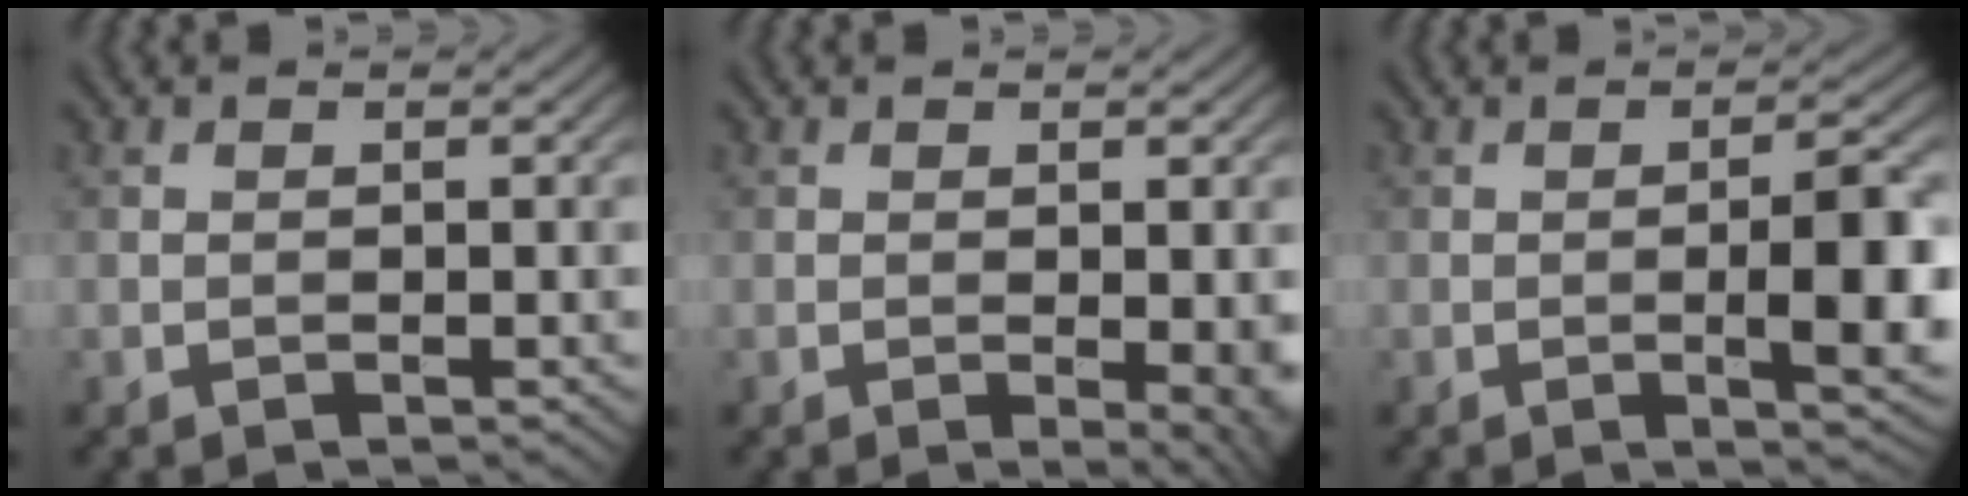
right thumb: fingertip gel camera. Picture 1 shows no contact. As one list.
[{"total": 2.7, "force": [-0.2, 0.5, 2.6], "torque": [-0.035, -0.007, -0.001]}, {"total": 6.2, "force": [-0.8, 1.4, 6.0], "torque": [-0.097, 0.000, -0.011]}]